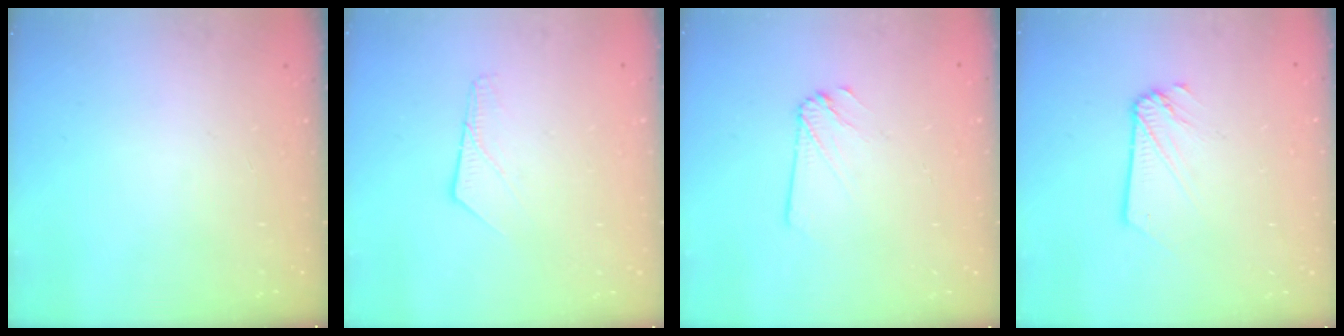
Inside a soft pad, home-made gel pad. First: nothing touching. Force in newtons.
{"total": 5.7, "press": 5.7, "slide": 0.5}
{"total": 2.2, "press": 2.2, "slide": 0.1}
{"total": 2.5, "press": 2.5, "slide": 0.1}